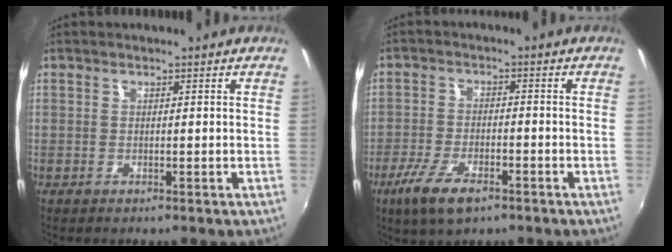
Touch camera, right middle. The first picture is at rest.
{"total": 8.5, "force": [-5.2, 3.1, 5.9], "torque": [-0.141, -0.021, -0.097]}